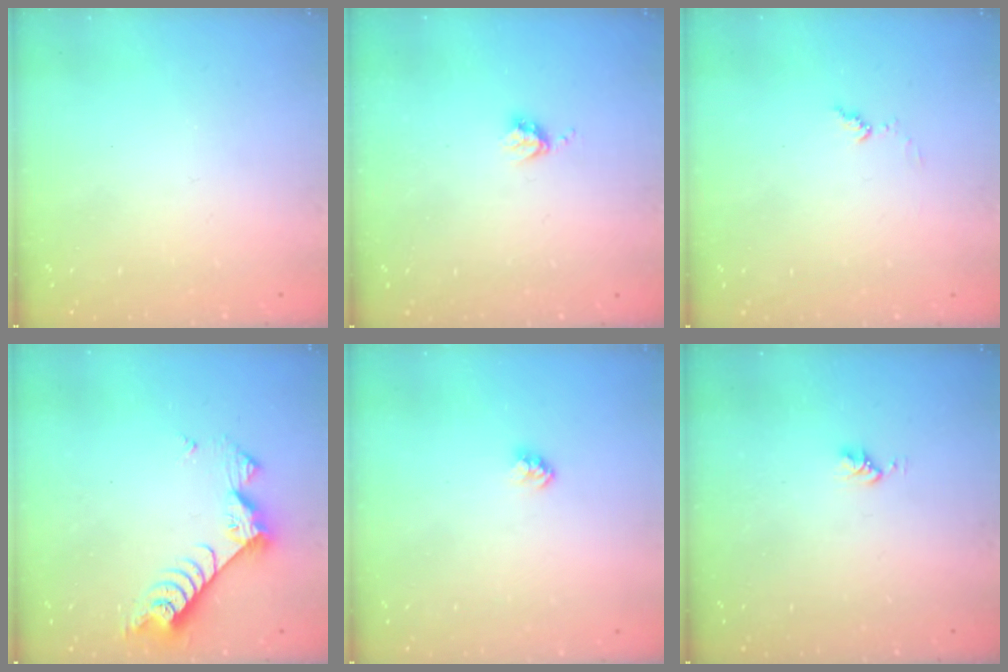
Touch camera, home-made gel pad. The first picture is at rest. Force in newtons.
{"total": 3.8, "press": 3.8, "slide": 0.4}
{"total": 4.9, "press": 4.9, "slide": 0.3}
{"total": 7.6, "press": 7.6, "slide": 0.4}
{"total": 2.3, "press": 2.3, "slide": 0.1}
{"total": 3.0, "press": 3.0, "slide": 0.4}